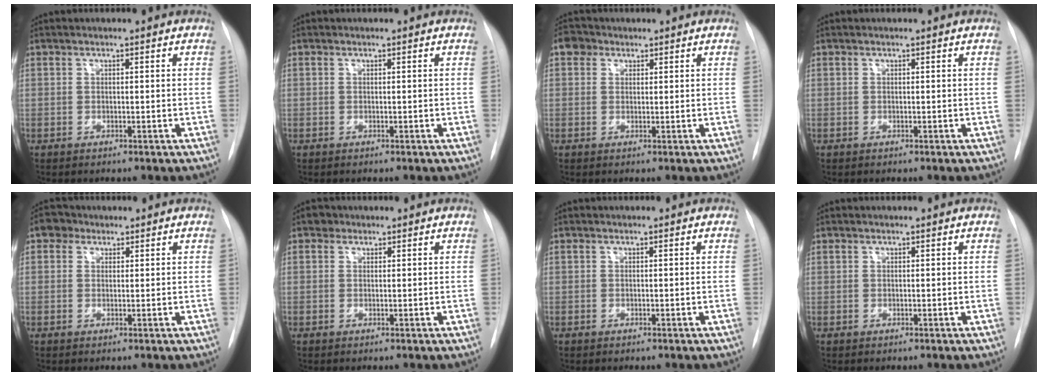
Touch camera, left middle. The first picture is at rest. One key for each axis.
{"total": 0.0}
{"total": 2.5, "fx": 1.2, "fy": 2.0, "fz": 0.8, "tx": -0.013, "ty": 0.011, "tz": 0.016}
{"total": 0.0}
{"total": 2.5, "fx": 1.2, "fy": 2.1, "fz": 0.6, "tx": -0.010, "ty": 0.009, "tz": 0.015}
{"total": 1.0, "fx": 0.6, "fy": 0.8, "fz": 0.1, "tx": 0.004, "ty": 0.006, "tz": 0.004}
{"total": 0.0}
{"total": 0.0}